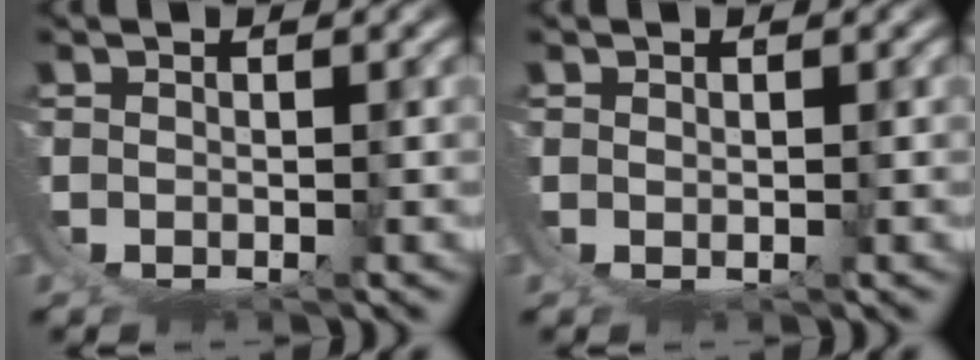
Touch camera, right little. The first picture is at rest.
{"total": 1.1, "force": [0.8, -0.8, 0.0], "torque": [0.001, 0.001, 0.014]}